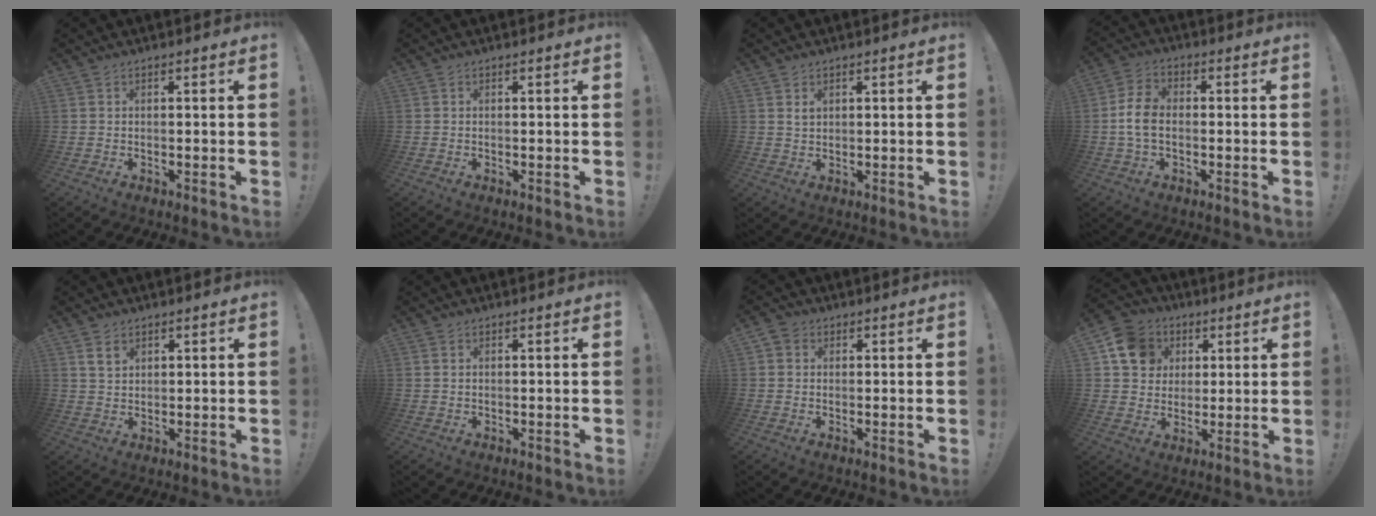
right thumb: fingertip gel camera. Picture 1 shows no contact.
{"total": 0.0}
{"total": 1.7, "force": [1.0, 1.0, 1.0], "torque": [-0.007, -0.007, 0.016]}
{"total": 8.3, "force": [-1.2, 5.3, 6.3], "torque": [-0.128, 0.010, -0.017]}
{"total": 4.1, "force": [2.3, 2.6, 2.1], "torque": [-0.024, -0.009, 0.042]}
{"total": 0.6, "force": [0.3, 0.4, 0.3], "torque": [-0.006, 0.001, 0.006]}
{"total": 2.8, "force": [0.8, 2.5, 0.9], "torque": [-0.019, 0.004, 0.016]}
{"total": 12.7, "force": [4.6, 10.9, 4.6], "torque": [-0.063, -0.015, 0.094]}